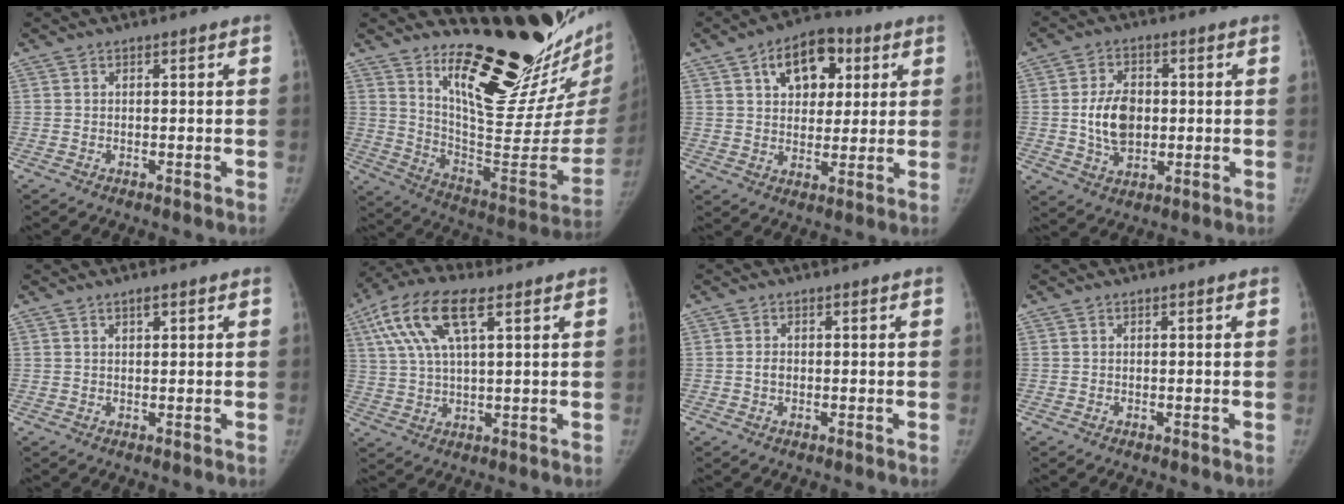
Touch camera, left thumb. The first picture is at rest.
{"total": 28.3, "force": [21.9, 6.5, 16.7], "torque": [-0.209, -0.195, 0.323]}
{"total": 12.8, "force": [5.2, 8.2, 8.3], "torque": [-0.084, -0.003, 0.080]}
{"total": 9.2, "force": [0.2, 6.3, 6.7], "torque": [-0.102, -0.001, 0.008]}
{"total": 1.6, "force": [1.1, 0.5, 1.1], "torque": [-0.013, -0.005, 0.017]}
{"total": 13.8, "force": [6.0, 5.3, 11.3], "torque": [-0.236, 0.011, 0.110]}
{"total": 1.4, "force": [0.0, 1.0, 0.9], "torque": [-0.015, 0.001, 0.000]}
{"total": 0.0}